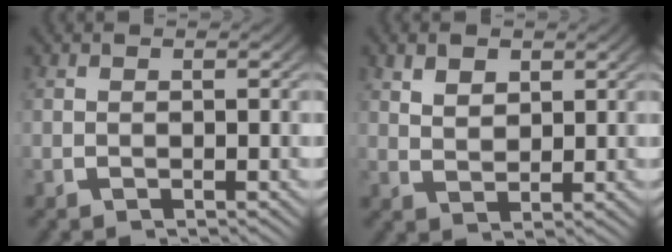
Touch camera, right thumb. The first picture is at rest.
{"total": 2.4, "force": [1.7, 1.2, 1.2], "torque": [-0.016, -0.008, 0.041]}